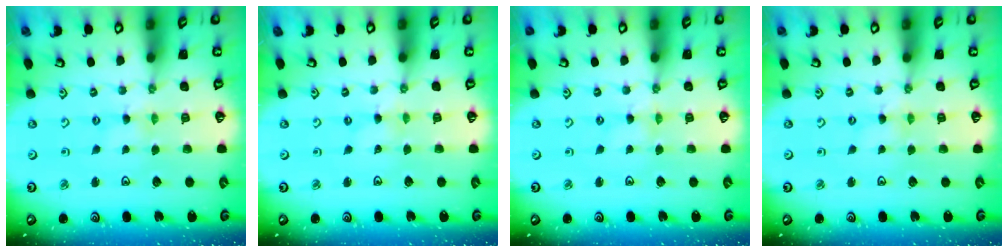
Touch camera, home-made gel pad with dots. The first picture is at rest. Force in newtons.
{"total": 0.0}
{"total": 0.0}
{"total": 0.0}